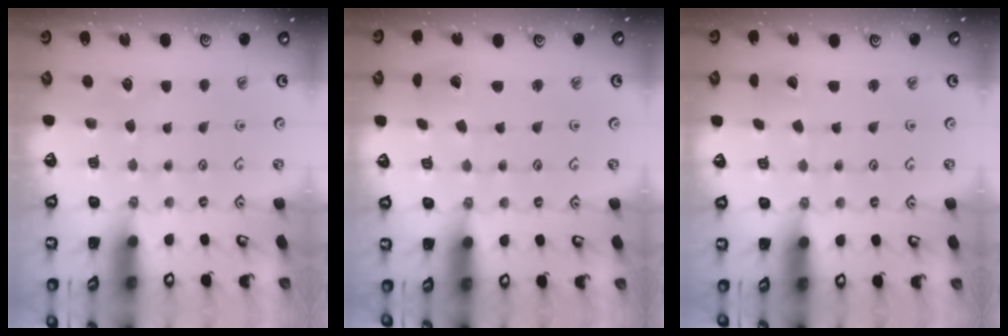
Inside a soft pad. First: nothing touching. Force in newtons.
{"total": 2.9, "press": 2.9, "slide": 0.1}
{"total": 2.6, "press": 2.6, "slide": 0.2}